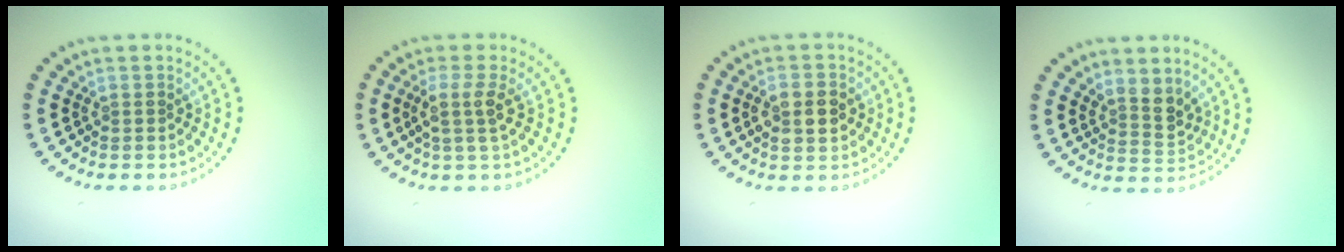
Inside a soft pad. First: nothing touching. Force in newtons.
{"total": 2.3, "press": 1.8, "slide": 1.3}
{"total": 2.9, "press": 2.9, "slide": 0.1}
{"total": 2.4, "press": 1.9, "slide": 1.5}